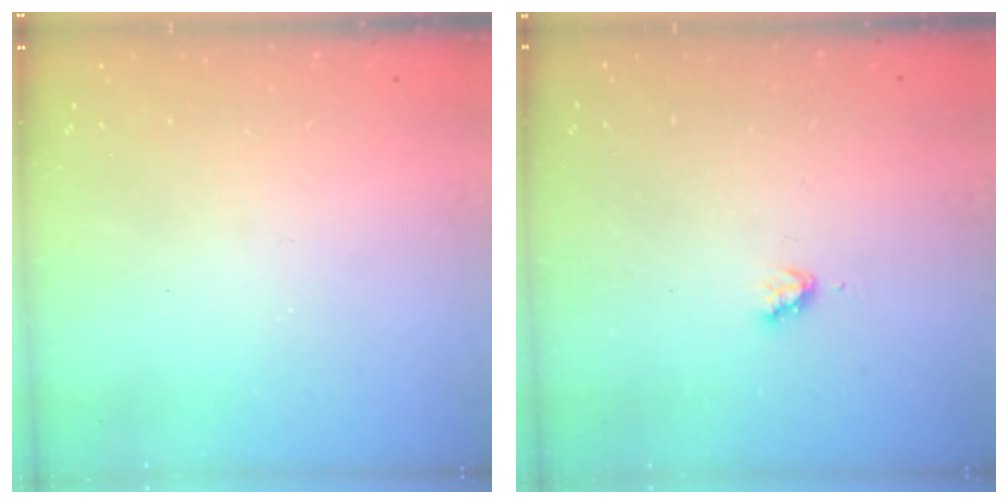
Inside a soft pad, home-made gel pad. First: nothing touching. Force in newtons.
{"total": 2.8, "press": 2.8, "slide": 0.3}